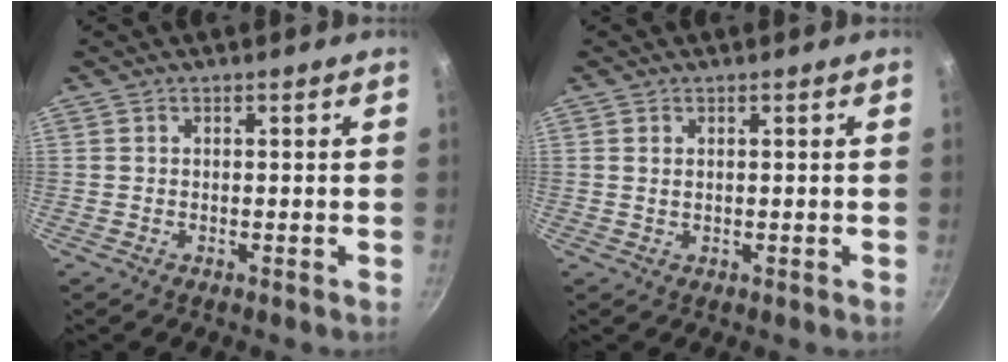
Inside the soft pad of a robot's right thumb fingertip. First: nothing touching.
{"total": 0.9, "force": [0.3, 0.6, 0.6], "torque": [-0.012, 0.001, 0.007]}